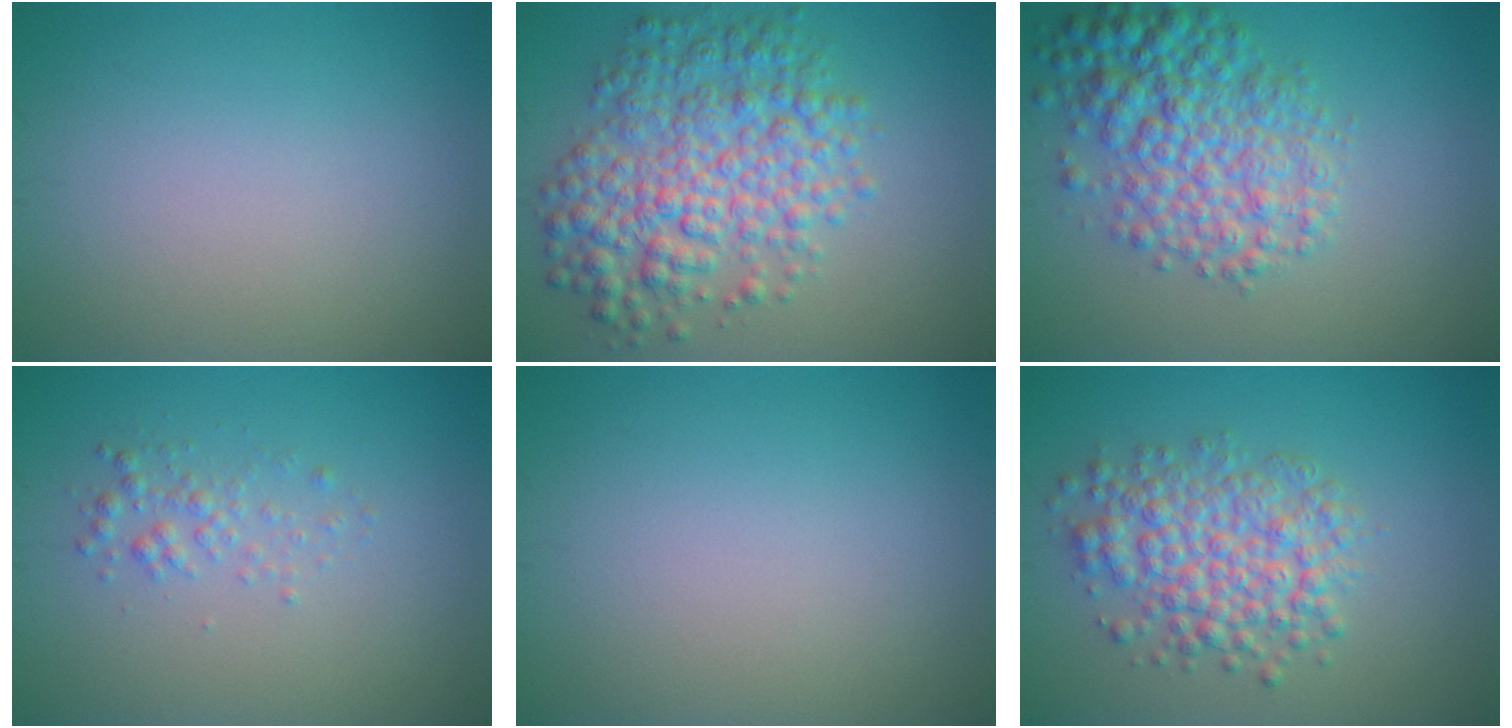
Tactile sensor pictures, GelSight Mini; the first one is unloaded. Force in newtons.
{"total": 7.4, "press": 7.4, "slide": 0.2}
{"total": 6.3, "press": 6.3, "slide": 0.1}
{"total": 1.5, "press": 1.5, "slide": 0.1}
{"total": 0.0}
{"total": 5.4, "press": 5.4, "slide": 0.1}